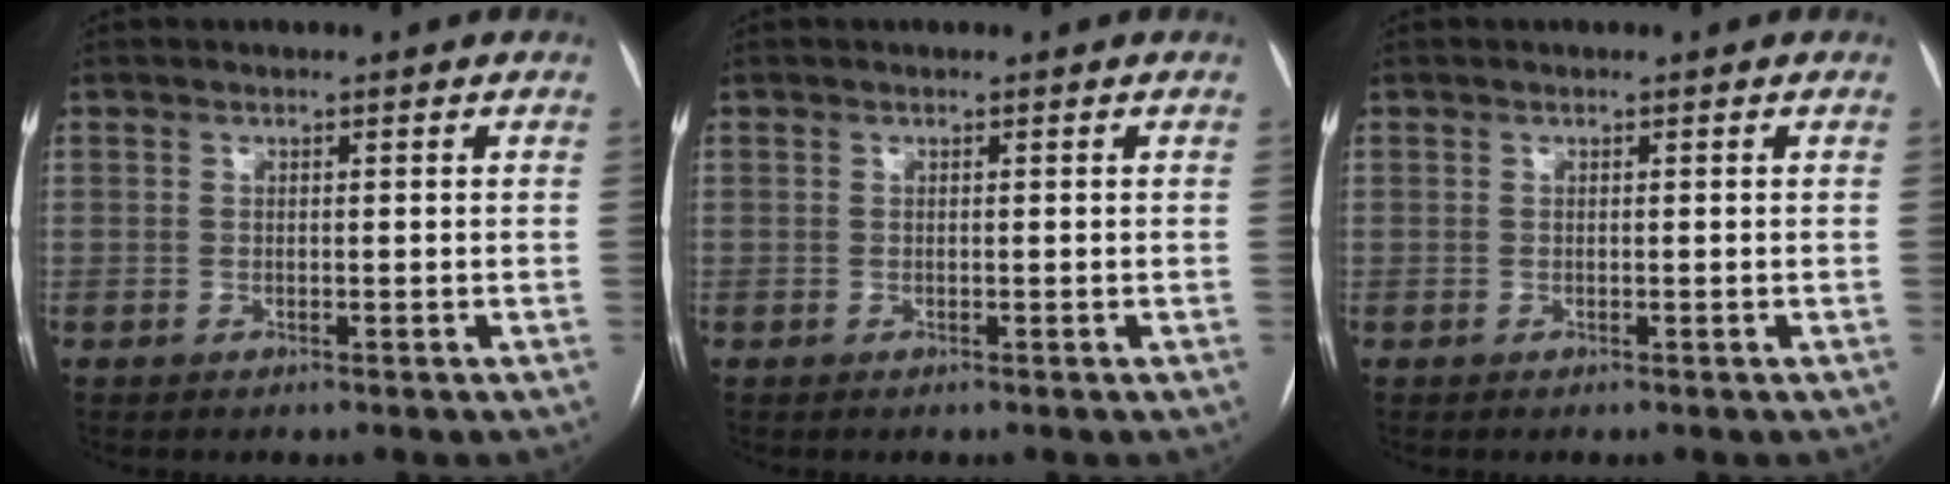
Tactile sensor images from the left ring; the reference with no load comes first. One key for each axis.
{"total": 0.0}
{"total": 0.0}